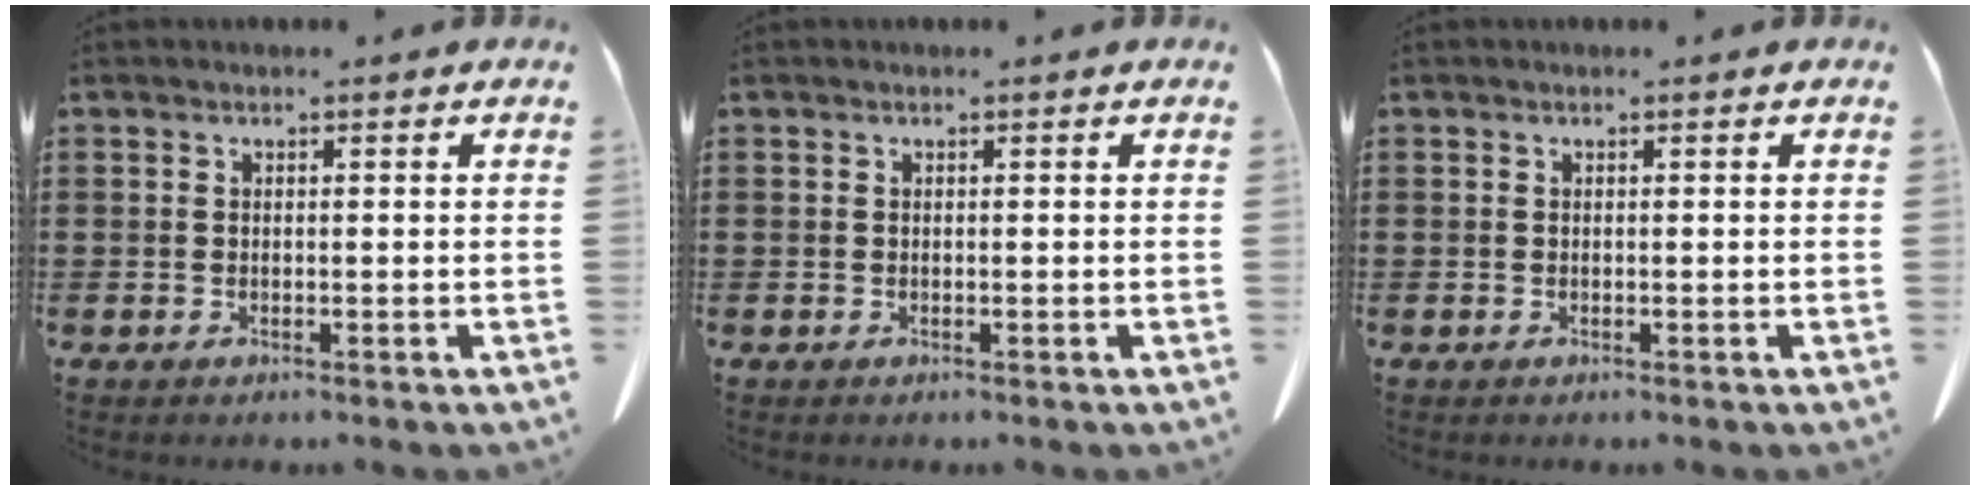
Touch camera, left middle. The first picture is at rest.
{"total": 0.0}
{"total": 0.0}